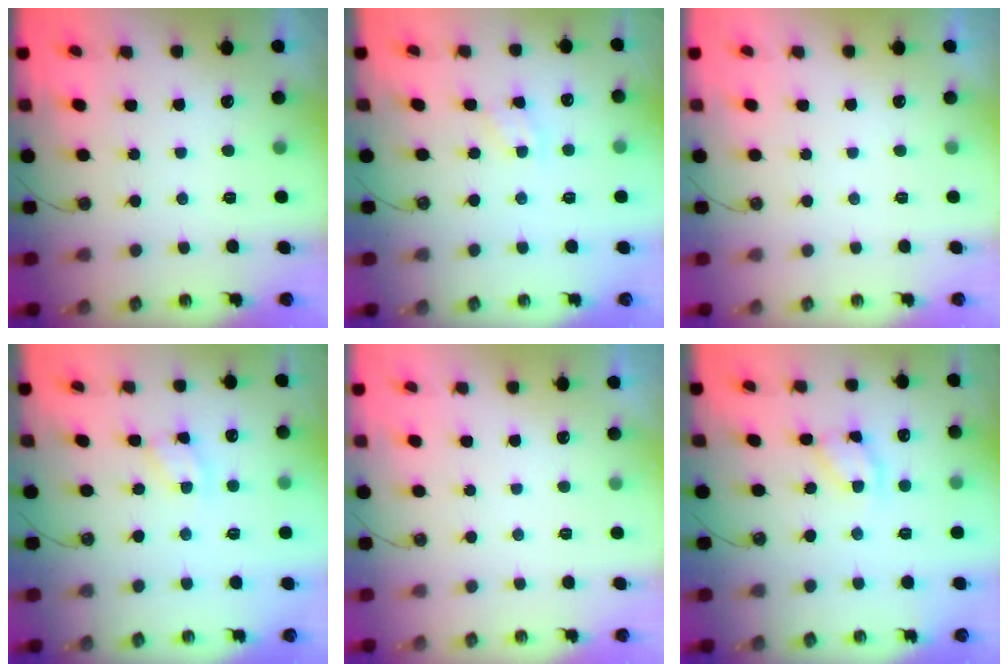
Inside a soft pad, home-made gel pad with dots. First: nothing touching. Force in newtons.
{"total": 2.8, "press": 2.8, "slide": 0.4}
{"total": 0.0}
{"total": 4.2, "press": 4.2, "slide": 0.5}
{"total": 0.0}
{"total": 10.1, "press": 10.1, "slide": 0.5}